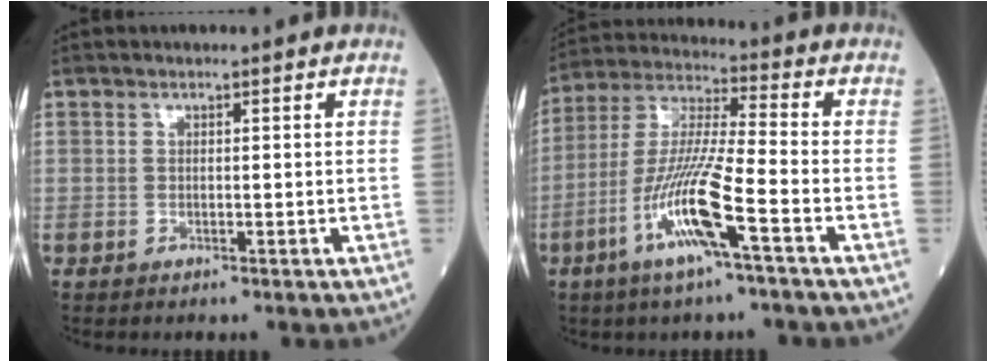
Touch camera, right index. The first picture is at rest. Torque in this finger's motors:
{"motor_torque": [1.68, -0.46, 0.94, 0.21]}